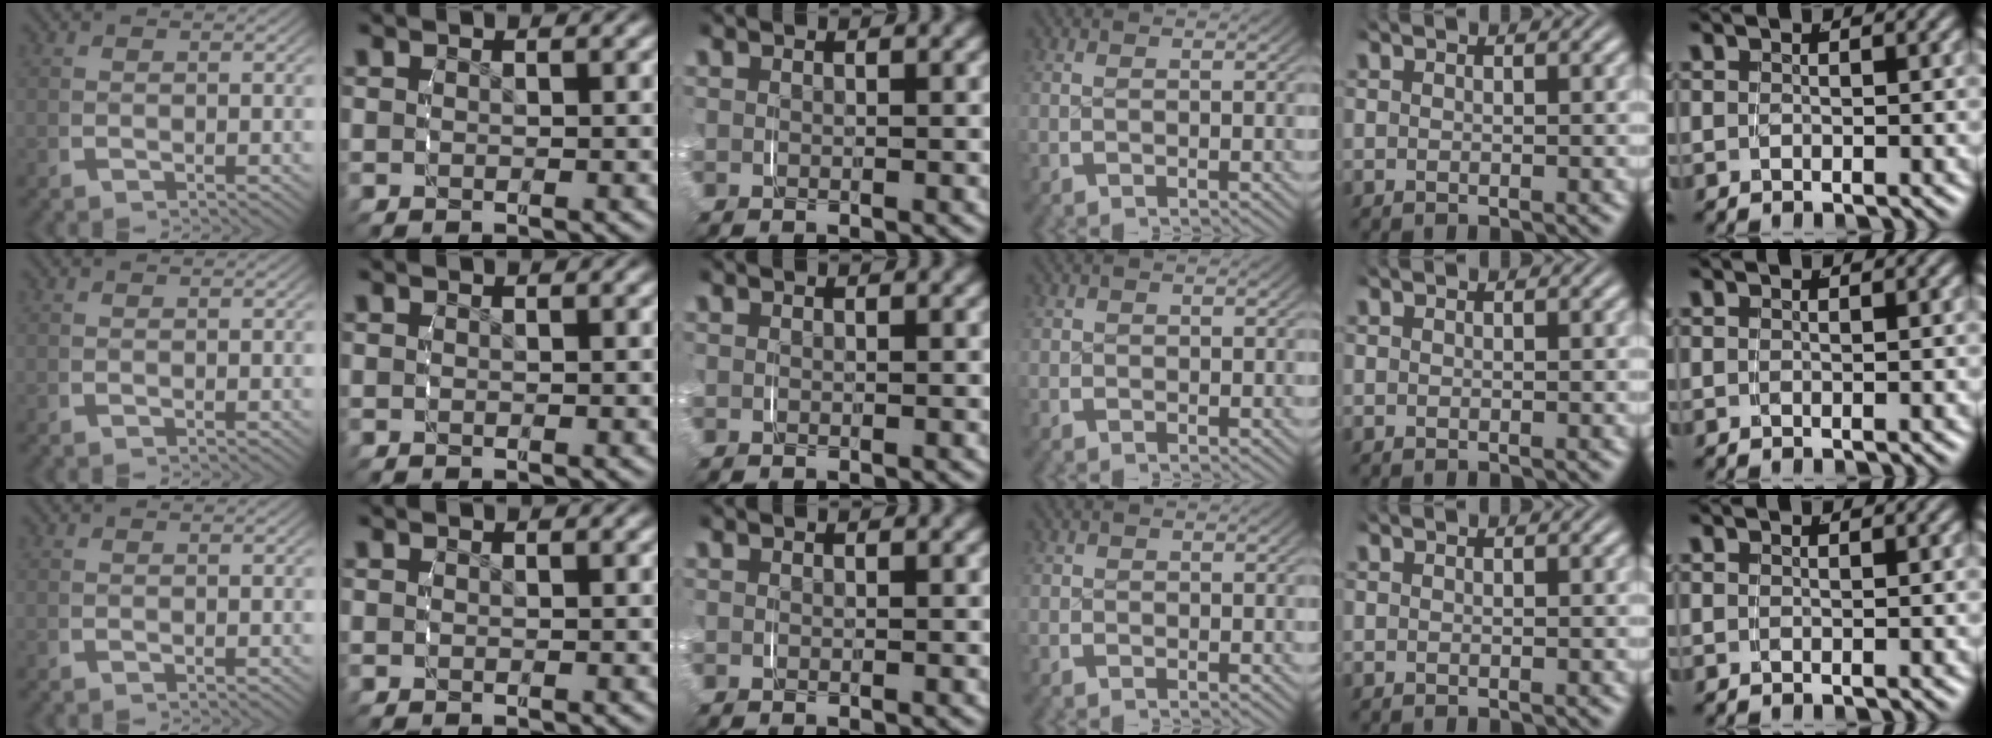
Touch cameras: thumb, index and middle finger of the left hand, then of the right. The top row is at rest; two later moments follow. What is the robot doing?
{"motion": "grasp_and_lifting", "object": "ribbon"}